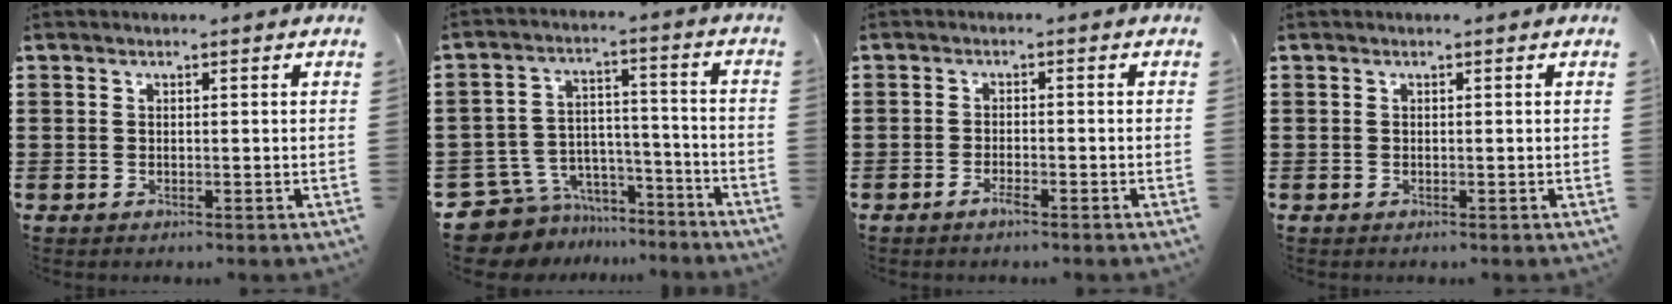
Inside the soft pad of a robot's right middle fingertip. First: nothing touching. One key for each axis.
{"total": 7.8, "fx": -7.1, "fy": 3.3, "fz": 0.5, "tx": -0.034, "ty": 0.009, "tz": -0.141}
{"total": 1.8, "fx": -1.3, "fy": 0.3, "fz": 1.3, "tx": -0.032, "ty": -0.005, "tz": -0.025}
{"total": 0.0}